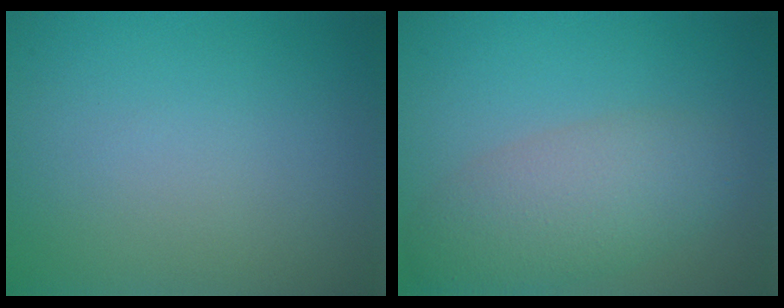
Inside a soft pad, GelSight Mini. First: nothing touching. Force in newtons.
{"total": 4.9, "press": 4.9, "slide": 0.3}